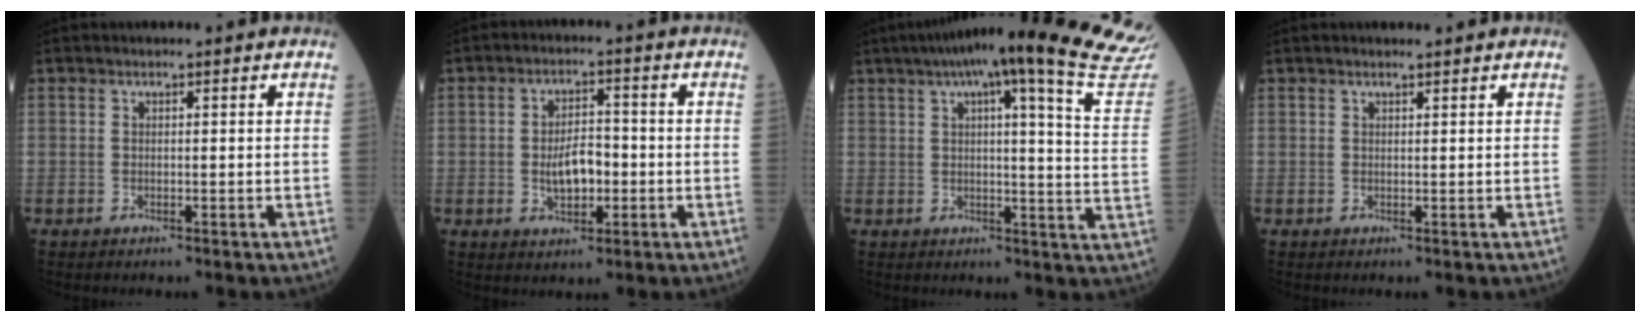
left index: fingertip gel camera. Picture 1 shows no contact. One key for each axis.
{"total": 5.9, "fx": -1.0, "fy": 3.1, "fz": 4.9, "tx": -0.091, "ty": 0.006, "tz": -0.012}
{"total": 27.5, "fx": 23.3, "fy": 1.2, "fz": 14.5, "tx": -0.200, "ty": -0.049, "tz": 0.267}
{"total": 1.6, "fx": 1.5, "fy": 0.3, "fz": 0.7, "tx": -0.014, "ty": 0.008, "tz": 0.024}